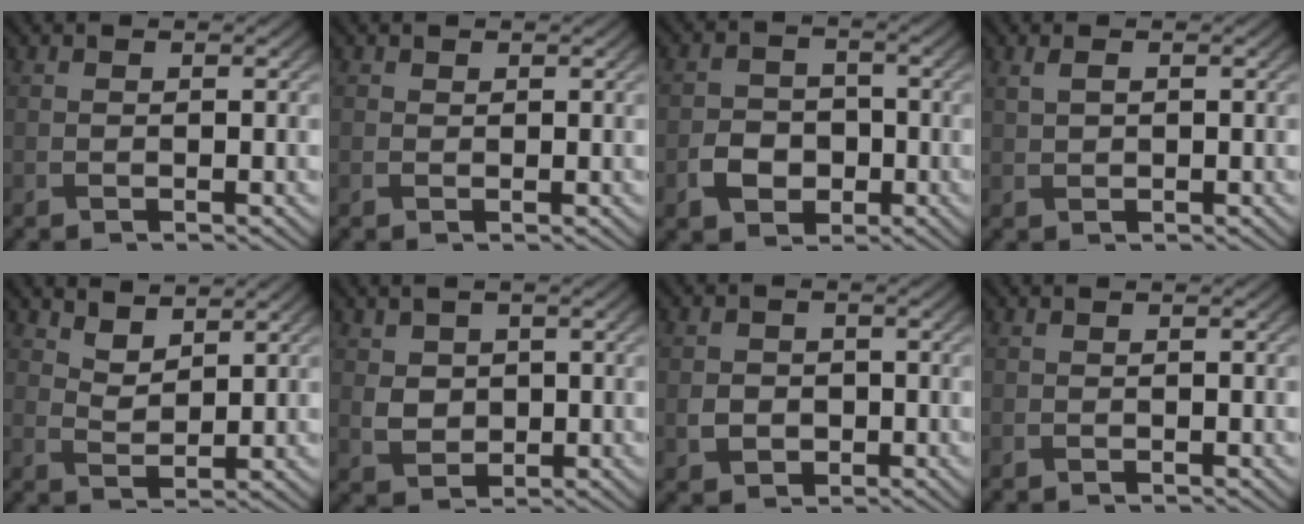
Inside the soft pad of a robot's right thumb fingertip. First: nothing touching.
{"total": 0.7, "force": [0.6, 0.5, 0.1], "torque": [0.000, -0.003, 0.010]}
{"total": 4.4, "force": [-1.7, 3.4, 2.1], "torque": [-0.036, -0.003, -0.032]}
{"total": 1.8, "force": [0.7, 0.9, 1.4], "torque": [-0.037, 0.003, 0.018]}
{"total": 3.8, "force": [2.9, 1.8, 1.8], "torque": [-0.042, -0.008, 0.059]}
{"total": 3.2, "force": [0.7, 2.6, 1.7], "torque": [-0.046, -0.004, 0.016]}
{"total": 2.8, "force": [-0.5, 2.5, 1.2], "torque": [-0.027, -0.005, -0.012]}
{"total": 0.0}